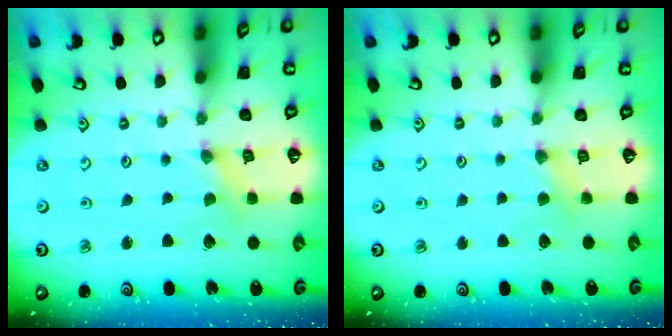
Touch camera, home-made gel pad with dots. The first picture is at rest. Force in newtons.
{"total": 3.8, "press": 3.8, "slide": 0.7}